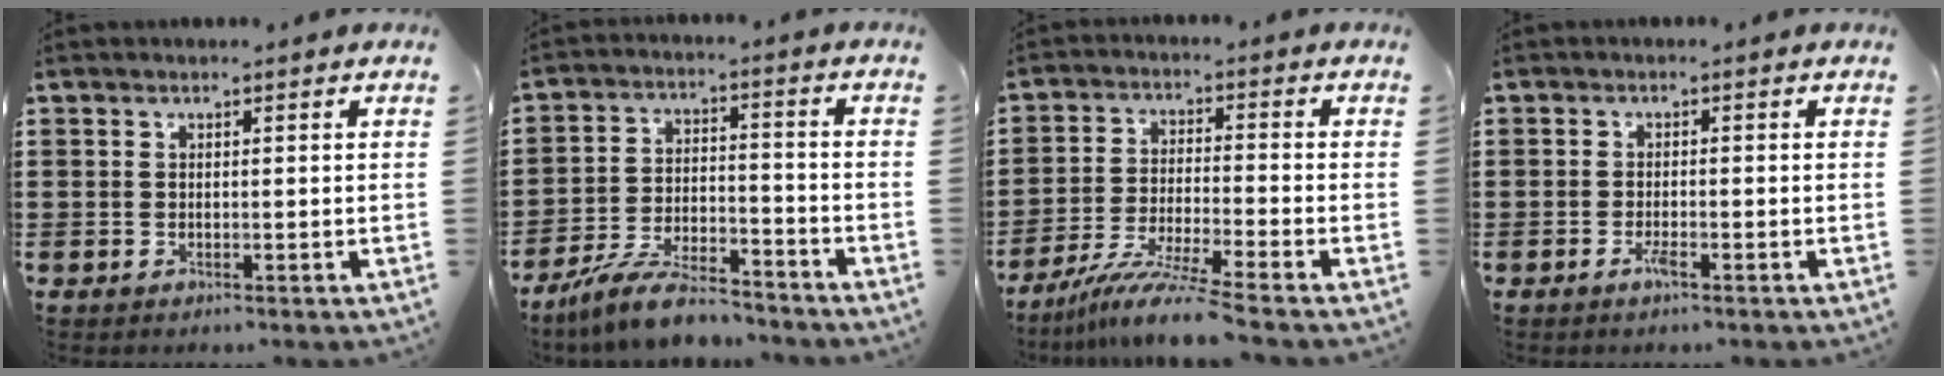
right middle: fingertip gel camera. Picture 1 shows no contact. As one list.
[{"total": 8.4, "force": [-7.5, 1.3, 3.4], "torque": [-0.071, 0.013, -0.146]}, {"total": 7.8, "force": [-6.6, -0.4, 4.2], "torque": [-0.089, -0.018, -0.129]}, {"total": 1.8, "force": [-1.0, 0.2, 1.4], "torque": [-0.033, -0.005, -0.020]}]